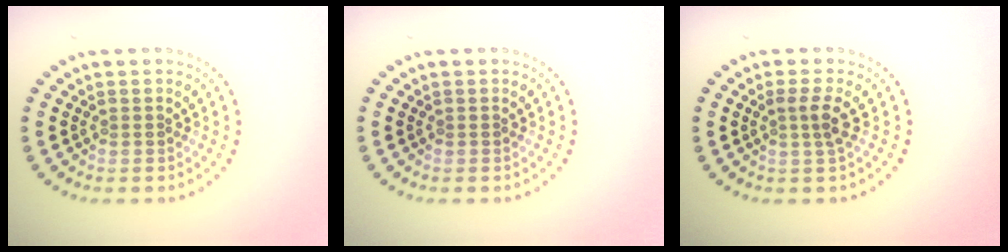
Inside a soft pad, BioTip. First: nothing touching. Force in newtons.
{"total": 0.0}
{"total": 2.0, "press": 1.6, "slide": 1.2}